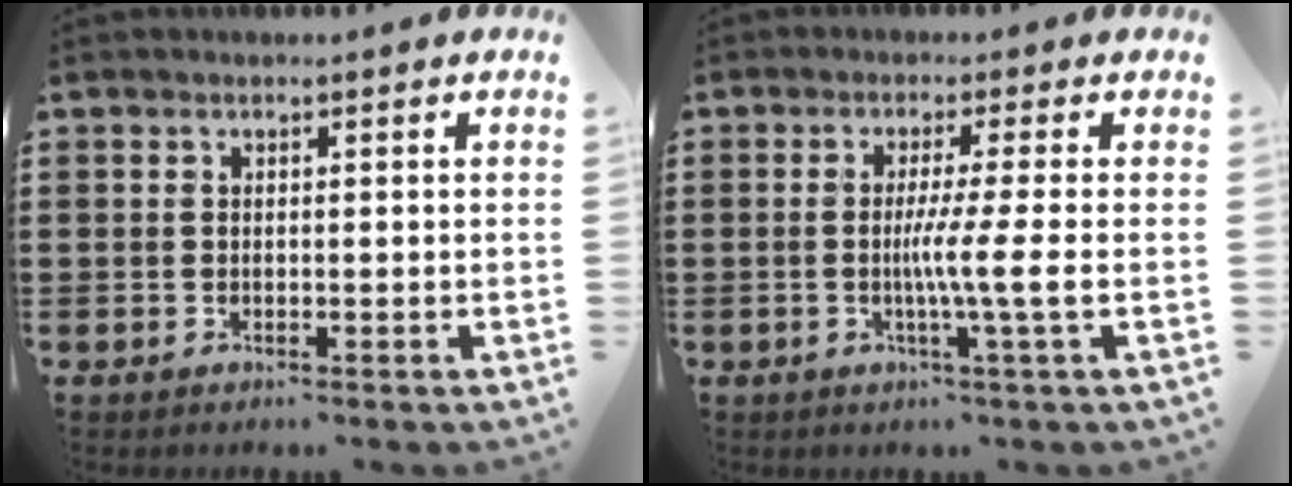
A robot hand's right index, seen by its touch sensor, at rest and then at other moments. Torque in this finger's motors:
{"motor_torque": [1.11, -0.39, 0.47, 0.17]}